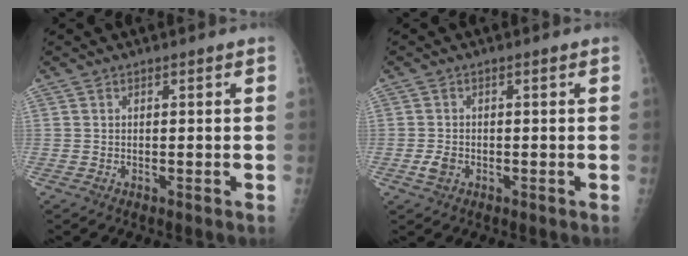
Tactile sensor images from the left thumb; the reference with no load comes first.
{"total": 2.1, "force": [-0.8, 1.5, 1.3], "torque": [-0.026, 0.001, -0.014]}